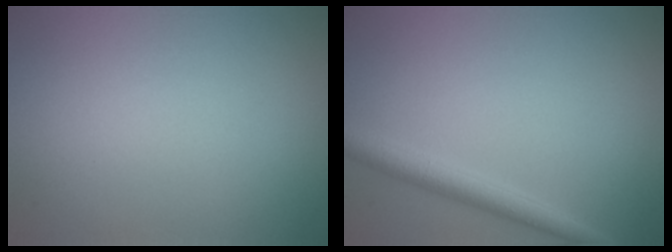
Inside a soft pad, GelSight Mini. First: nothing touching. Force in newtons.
{"total": 2.7, "press": 2.7, "slide": 0.2}